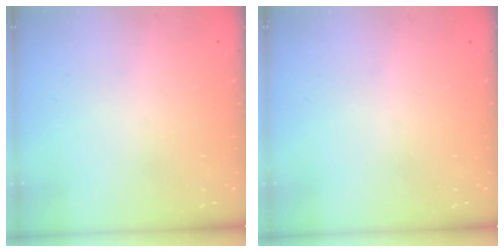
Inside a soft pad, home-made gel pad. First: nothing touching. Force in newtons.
{"total": 0.0}